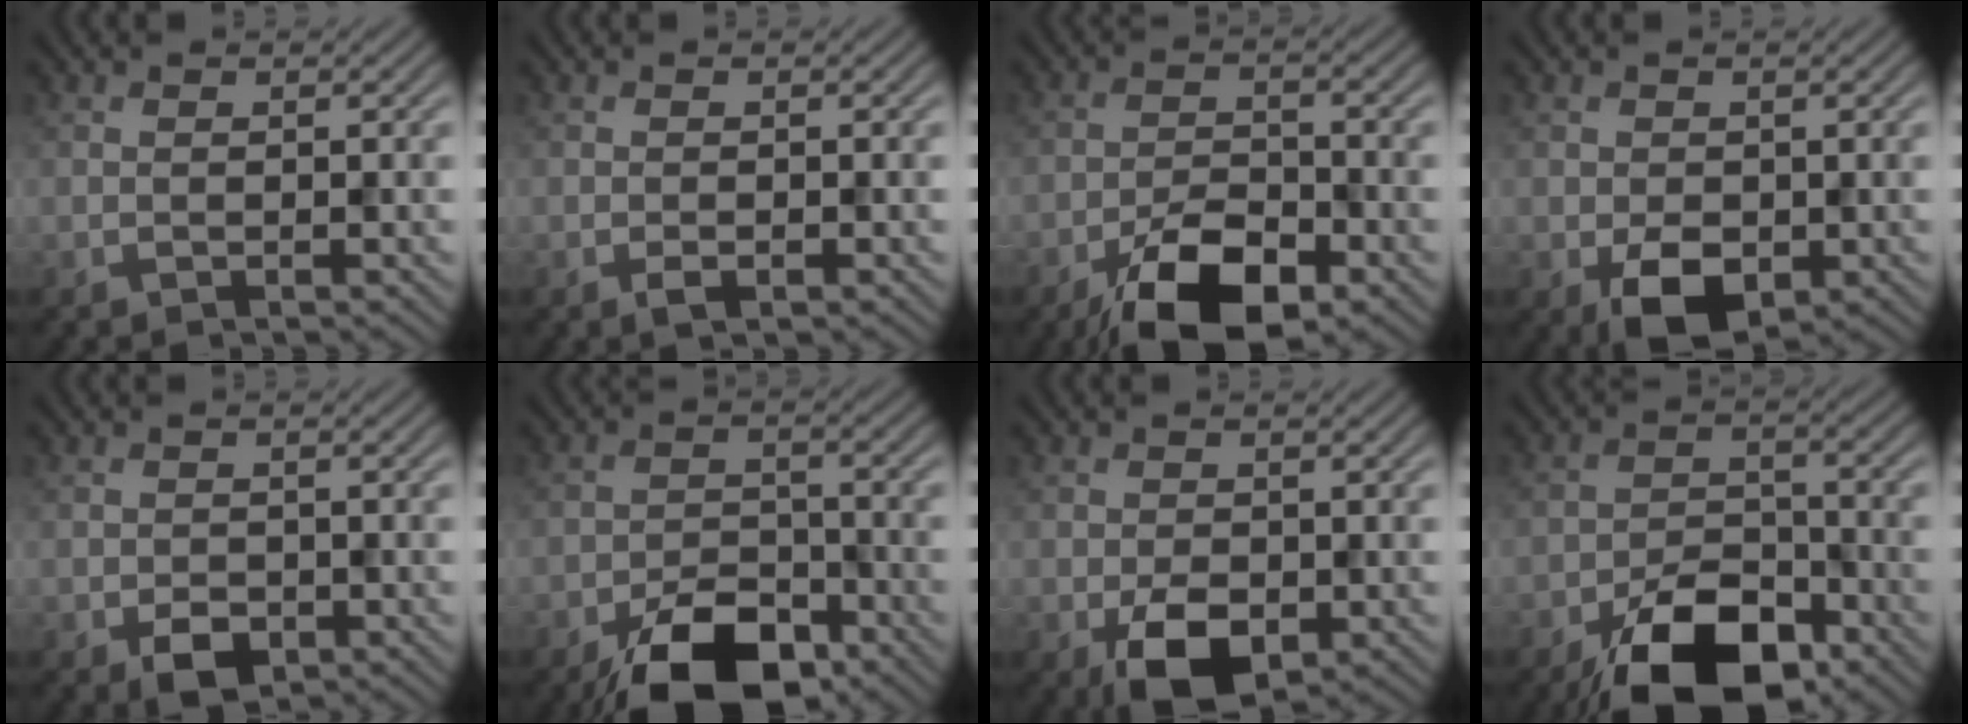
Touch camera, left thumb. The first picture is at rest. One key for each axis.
{"total": 1.1, "fx": -0.6, "fy": 0.5, "fz": 0.8, "tx": -0.016, "ty": -0.002, "tz": -0.011}
{"total": 9.2, "fx": -5.7, "fy": 3.7, "fz": 6.2, "tx": -0.105, "ty": -0.004, "tz": -0.106}
{"total": 4.9, "fx": -1.5, "fy": 3.3, "fz": 3.3, "tx": -0.069, "ty": -0.015, "tz": -0.028}
{"total": 2.8, "fx": -1.2, "fy": 2.0, "fz": 1.6, "tx": -0.030, "ty": -0.012, "tz": -0.022}
{"total": 9.1, "fx": -6.2, "fy": 4.2, "fz": 5.3, "tx": -0.085, "ty": -0.006, "tz": -0.116}
{"total": 5.5, "fx": -1.9, "fy": 3.5, "fz": 3.8, "tx": -0.075, "ty": -0.017, "tz": -0.035}
{"total": 11.0, "fx": -7.2, "fy": 5.0, "fz": 6.7, "tx": -0.111, "ty": -0.008, "tz": -0.132}